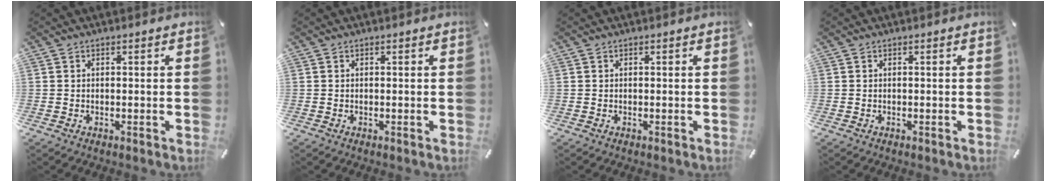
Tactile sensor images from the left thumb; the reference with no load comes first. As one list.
[{"total": 0.0}, {"total": 0.0}, {"total": 0.0}]